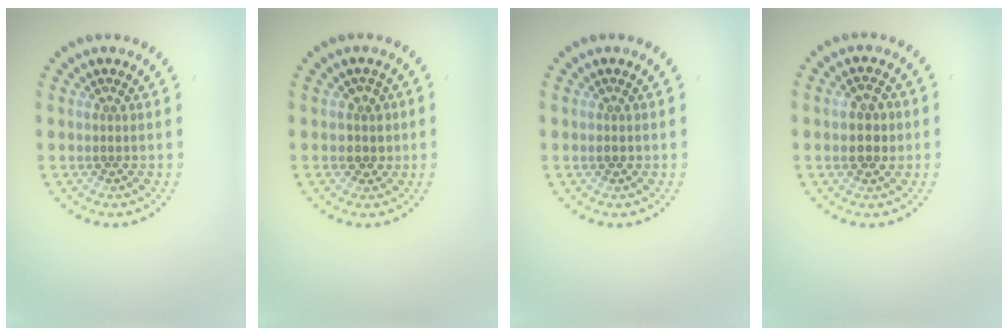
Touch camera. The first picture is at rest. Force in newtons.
{"total": 1.7, "press": 1.4, "slide": 0.9}
{"total": 0.7, "press": 0.7, "slide": 0.1}
{"total": 2.8, "press": 2.8, "slide": 0.2}